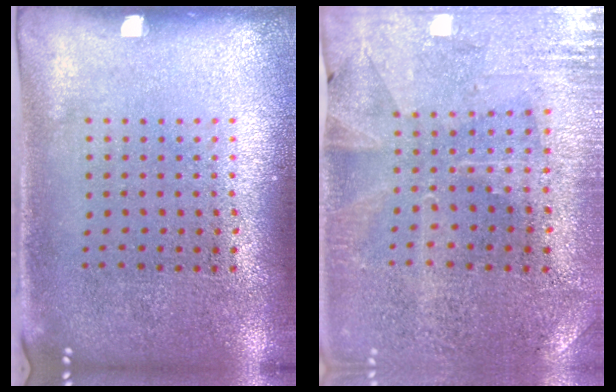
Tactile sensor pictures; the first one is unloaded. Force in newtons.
{"total": 0.5, "press": 0.5, "slide": 0.3}